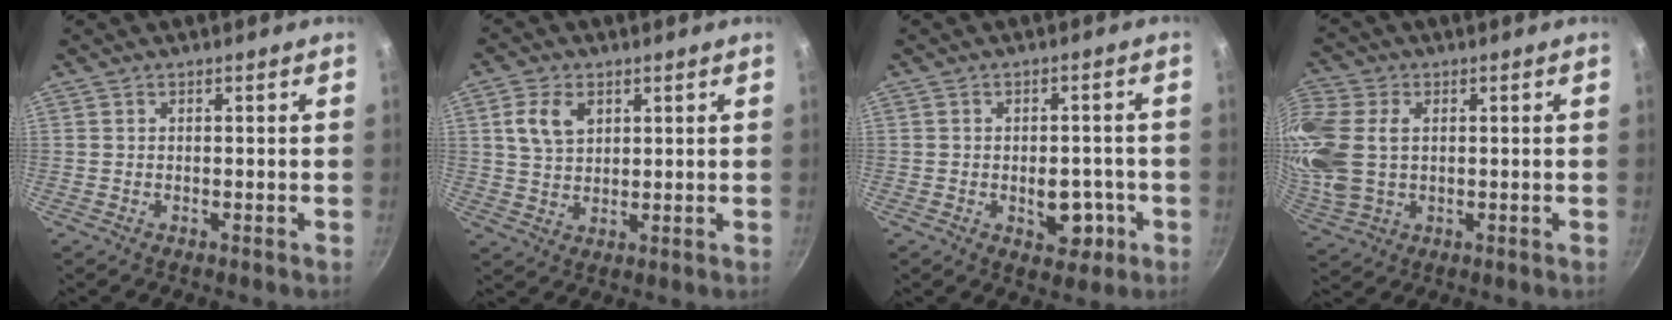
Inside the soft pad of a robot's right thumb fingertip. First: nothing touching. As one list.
[{"total": 6.7, "force": [2.5, 4.4, 4.4], "torque": [-0.074, -0.007, 0.051]}, {"total": 6.3, "force": [-1.9, 4.1, 4.4], "torque": [-0.028, 0.016, -0.018]}, {"total": 17.7, "force": [1.9, 12.5, 12.4], "torque": [-0.336, 0.008, 0.048]}]